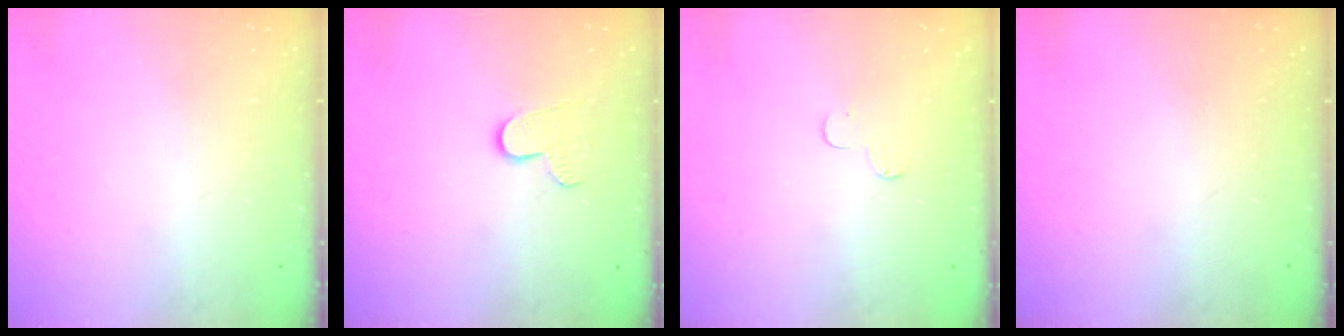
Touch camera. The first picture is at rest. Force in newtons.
{"total": 5.9, "press": 5.9, "slide": 0.4}
{"total": 3.3, "press": 3.3, "slide": 0.3}
{"total": 0.0}